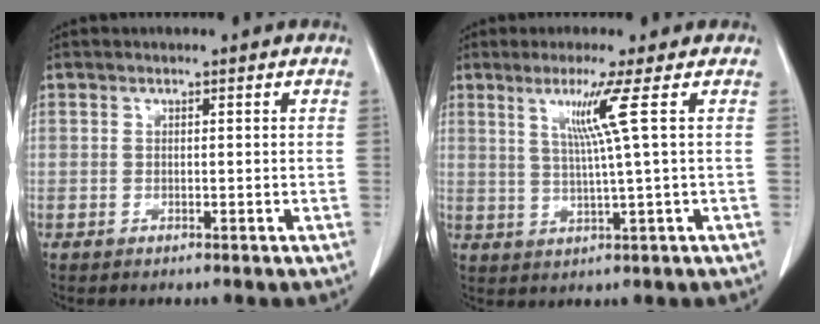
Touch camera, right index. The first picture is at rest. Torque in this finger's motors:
{"motor_torque": [0.53, 0.22, 0.19, 0.07]}